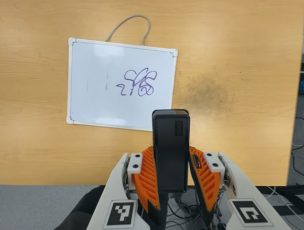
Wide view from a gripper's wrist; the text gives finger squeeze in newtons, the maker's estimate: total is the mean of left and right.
{"total": 4.7, "left": 3.2, "right": 6.1}